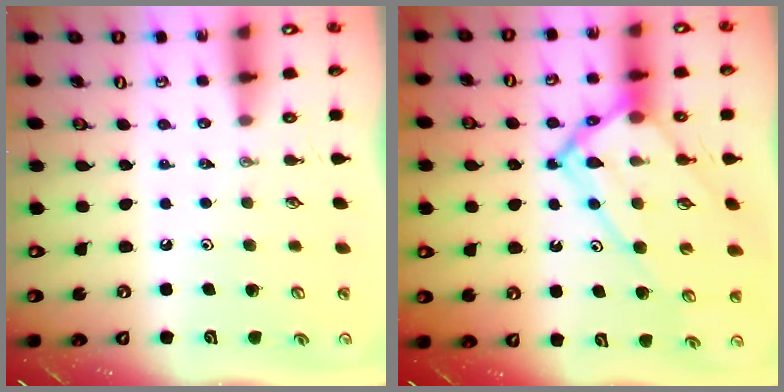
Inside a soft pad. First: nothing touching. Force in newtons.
{"total": 16.4, "press": 16.3, "slide": 1.5}